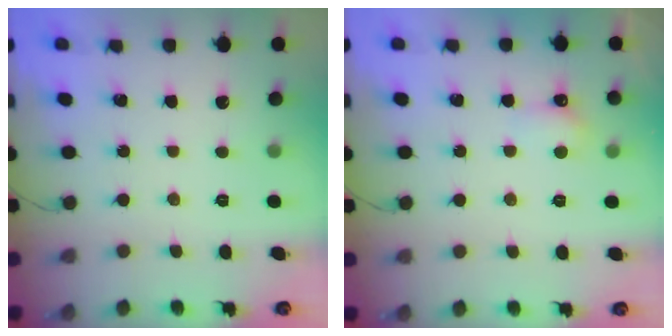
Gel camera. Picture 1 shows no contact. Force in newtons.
{"total": 4.6, "press": 4.4, "slide": 1.3}